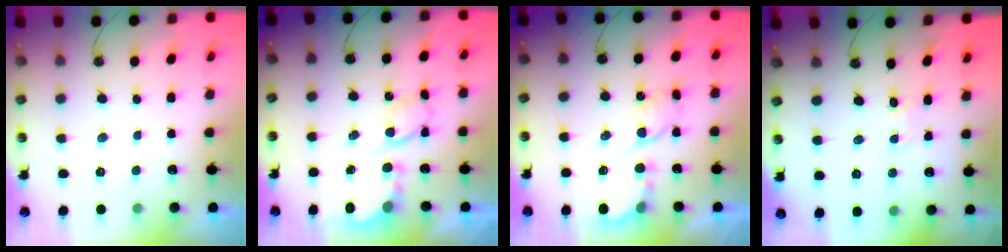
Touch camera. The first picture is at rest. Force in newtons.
{"total": 5.8, "press": 5.8, "slide": 0.2}
{"total": 6.1, "press": 6.1, "slide": 0.3}
{"total": 2.5, "press": 2.5, "slide": 0.3}